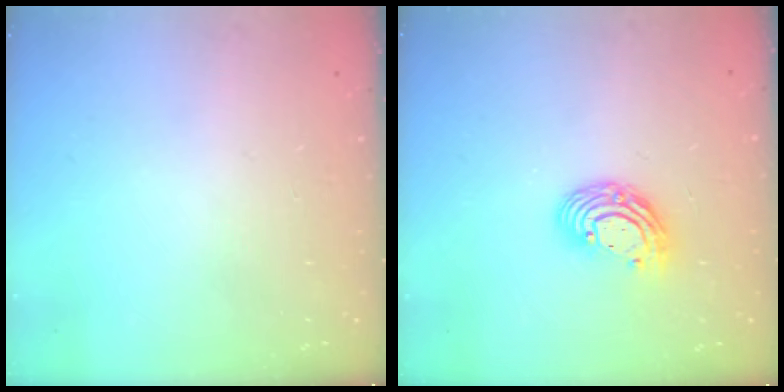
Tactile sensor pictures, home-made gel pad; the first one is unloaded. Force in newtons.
{"total": 9.9, "press": 9.9, "slide": 0.8}